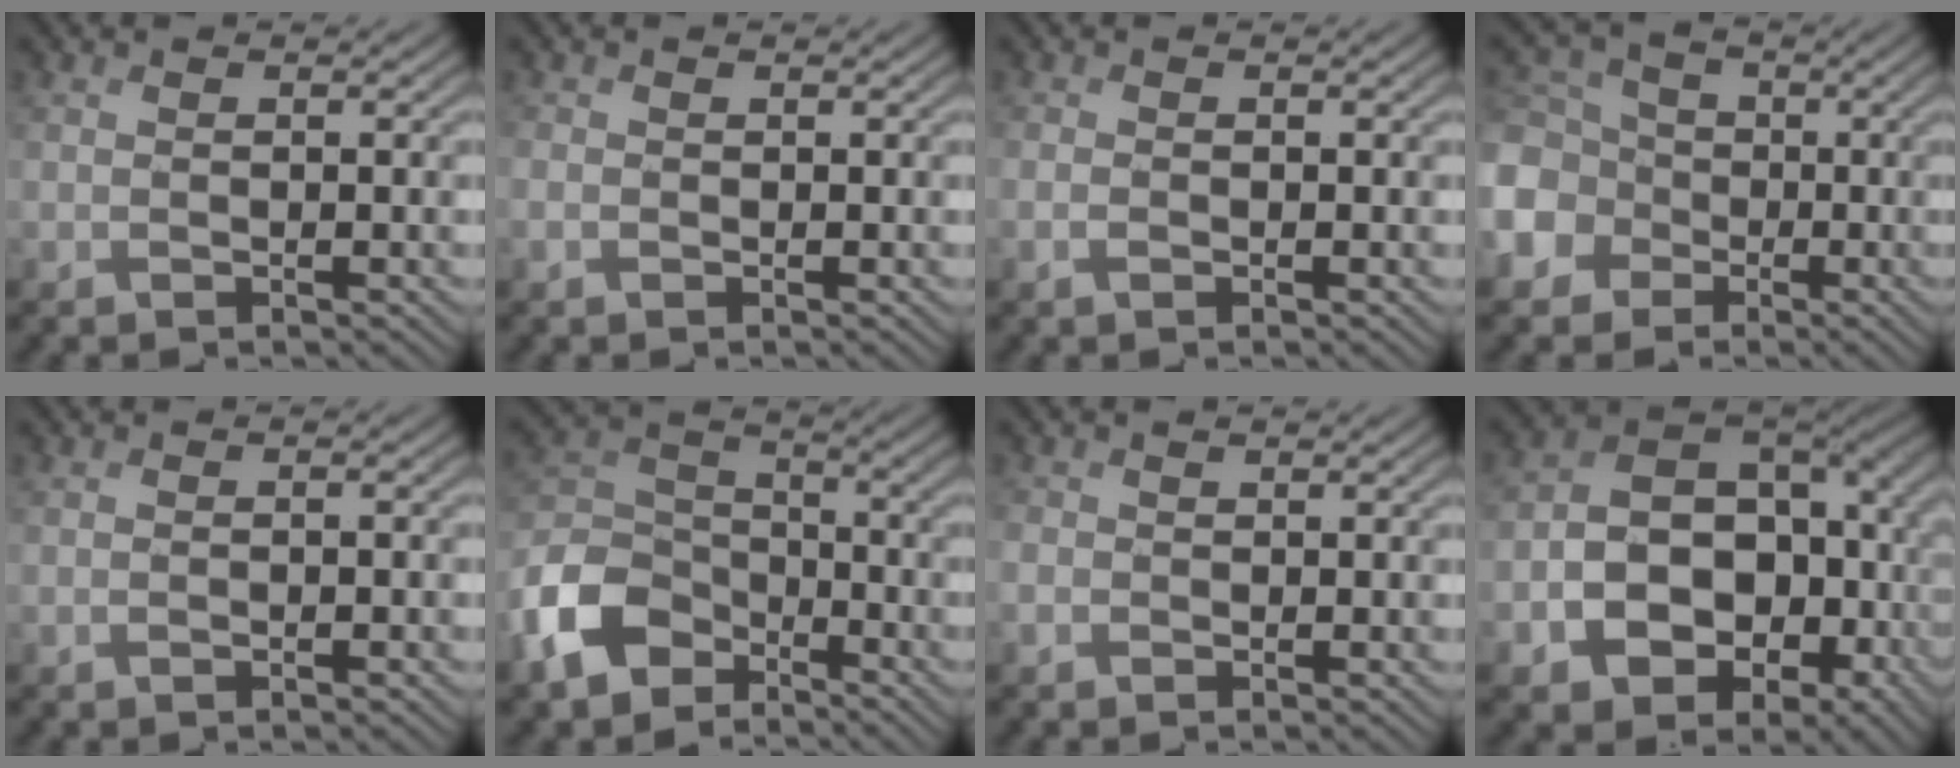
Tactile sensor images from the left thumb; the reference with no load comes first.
{"total": 0.9, "force": [-0.3, 0.8, 0.5], "torque": [-0.018, 0.000, -0.007]}
{"total": 1.0, "force": [-0.4, 0.5, 0.8], "torque": [-0.021, -0.001, -0.008]}
{"total": 8.8, "force": [-2.5, 7.8, 3.3], "torque": [-0.125, -0.013, -0.074]}
{"total": 0.9, "force": [-0.2, 0.2, 0.9], "torque": [-0.017, 0.001, -0.004]}
{"total": 10.2, "force": [-6.2, 6.4, 5.0], "torque": [-0.125, -0.010, -0.148]}
{"total": 1.2, "force": [-0.3, 1.1, 0.5], "torque": [-0.020, -0.001, -0.009]}
{"total": 16.0, "force": [-3.2, 11.8, 10.3], "torque": [-0.189, -0.043, -0.030]}